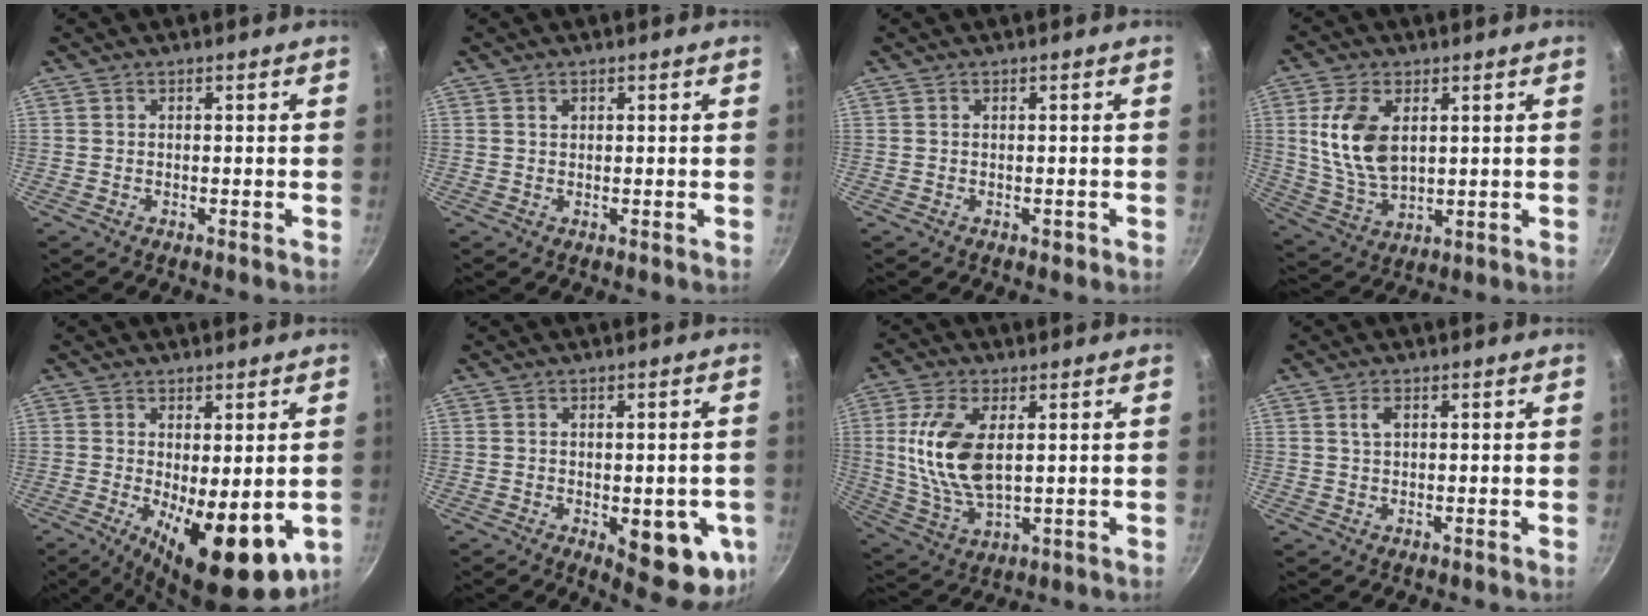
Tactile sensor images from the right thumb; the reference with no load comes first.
{"total": 0.9, "force": [0.4, 0.6, 0.5], "torque": [-0.005, -0.003, 0.008]}
{"total": 0.7, "force": [-0.2, 0.4, 0.5], "torque": [-0.004, 0.003, -0.001]}
{"total": 12.2, "force": [2.8, 7.0, 9.6], "torque": [-0.185, -0.012, 0.064]}
{"total": 15.8, "force": [-4.5, 6.1, 13.8], "torque": [-0.175, -0.026, -0.043]}
{"total": 11.8, "force": [-3.6, 4.9, 10.1], "torque": [-0.102, -0.003, -0.032]}
{"total": 13.7, "force": [2.2, 6.9, 11.5], "torque": [-0.239, -0.011, 0.053]}
{"total": 2.0, "force": [0.7, 1.0, 1.5], "torque": [-0.030, 0.002, 0.015]}